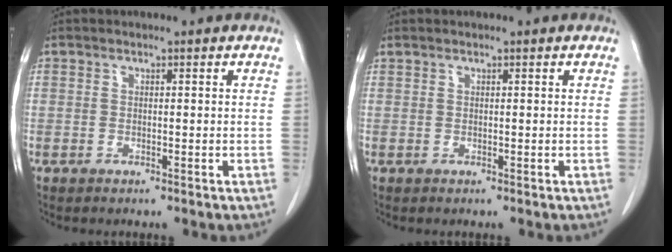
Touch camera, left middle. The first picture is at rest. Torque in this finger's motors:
{"motor_torque": [0.40, -0.71, 0.01, 0.02]}